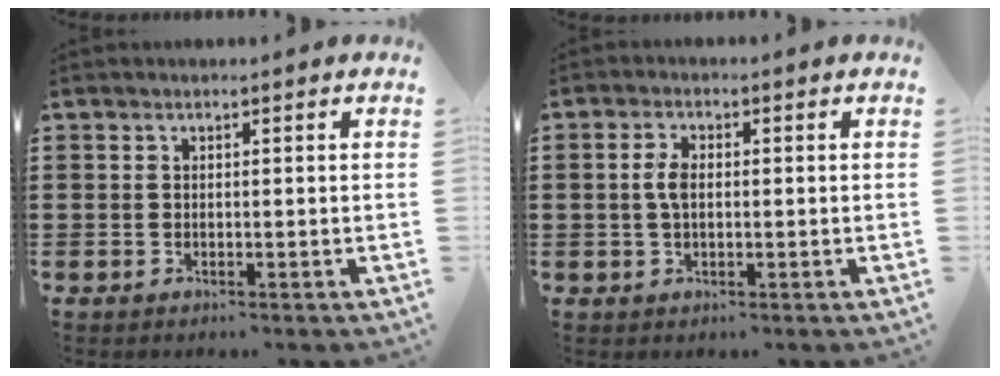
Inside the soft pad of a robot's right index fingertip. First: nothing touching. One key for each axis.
{"total": 3.3, "fx": 0.2, "fy": 1.6, "fz": 2.9, "tx": -0.066, "ty": 0.004, "tz": -0.001}